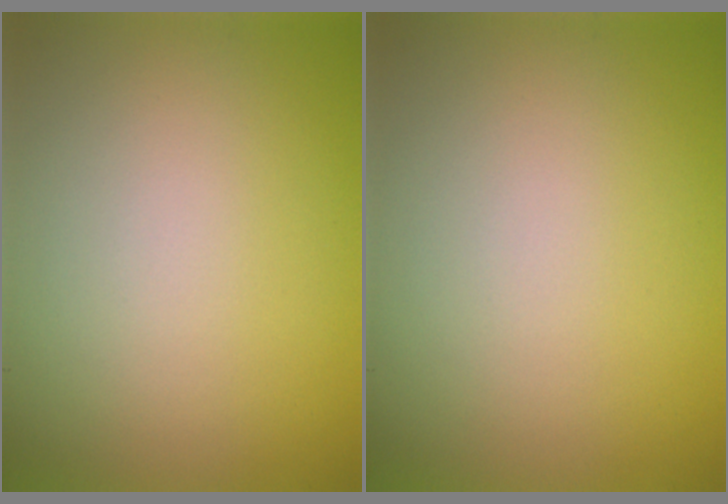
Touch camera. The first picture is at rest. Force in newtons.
{"total": 0.0}